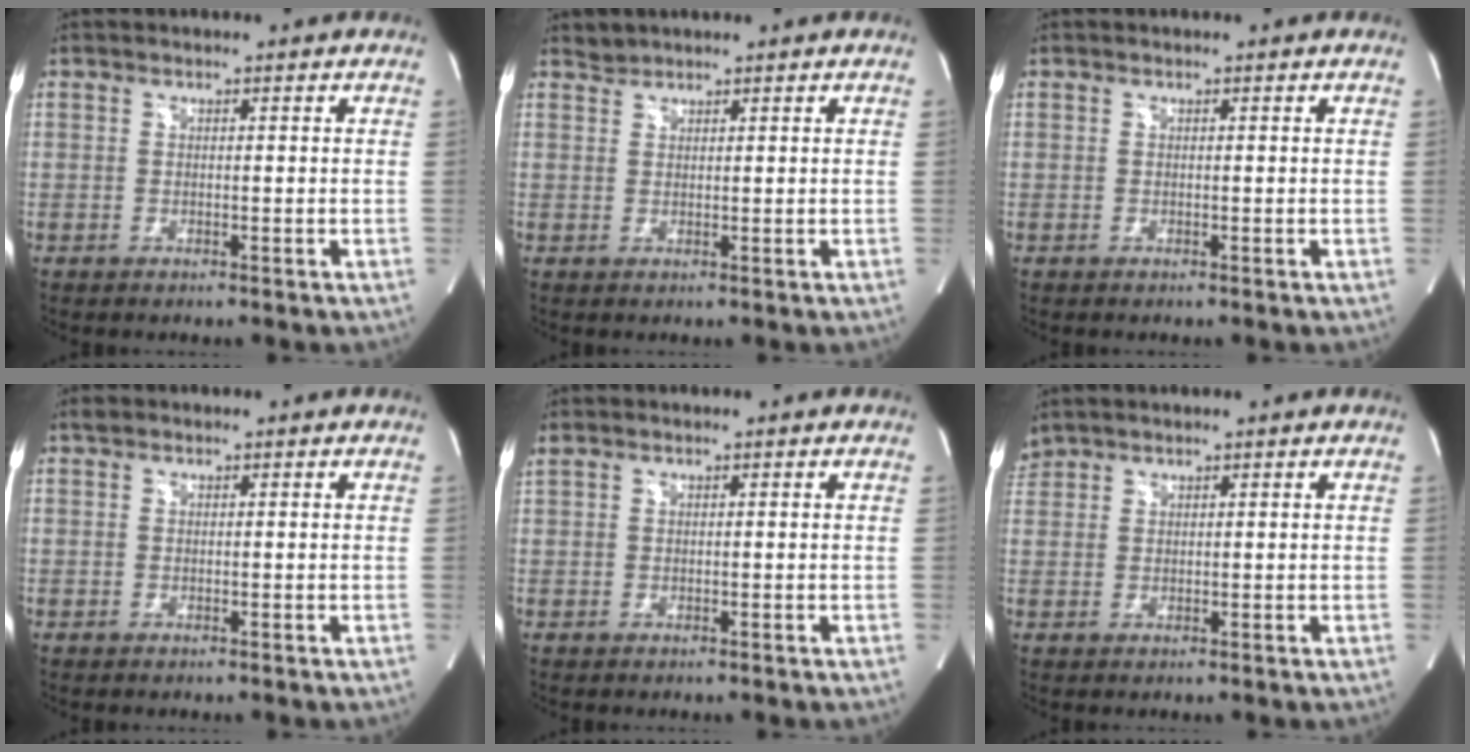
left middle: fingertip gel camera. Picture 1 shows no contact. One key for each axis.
{"total": 1.2, "fx": 1.2, "fy": 0.1, "fz": -0.3, "tx": 0.002, "ty": 0.001, "tz": 0.024}
{"total": 0.0}
{"total": 0.7, "fx": 0.5, "fy": 0.4, "fz": 0.1, "tx": -0.004, "ty": 0.008, "tz": 0.008}
{"total": 0.7, "fx": 0.6, "fy": 0.0, "fz": 0.4, "tx": -0.027, "ty": 0.023, "tz": 0.022}
{"total": 2.0, "fx": 2.0, "fy": 0.5, "fz": 0.0, "tx": -0.006, "ty": 0.018, "tz": 0.043}